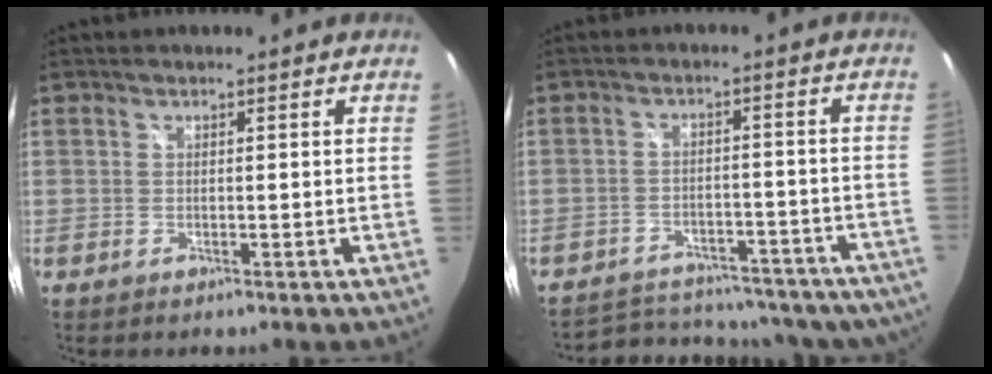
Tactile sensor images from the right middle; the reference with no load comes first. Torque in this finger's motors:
{"motor_torque": [0.26, -1.35, 0.05, 0.00]}